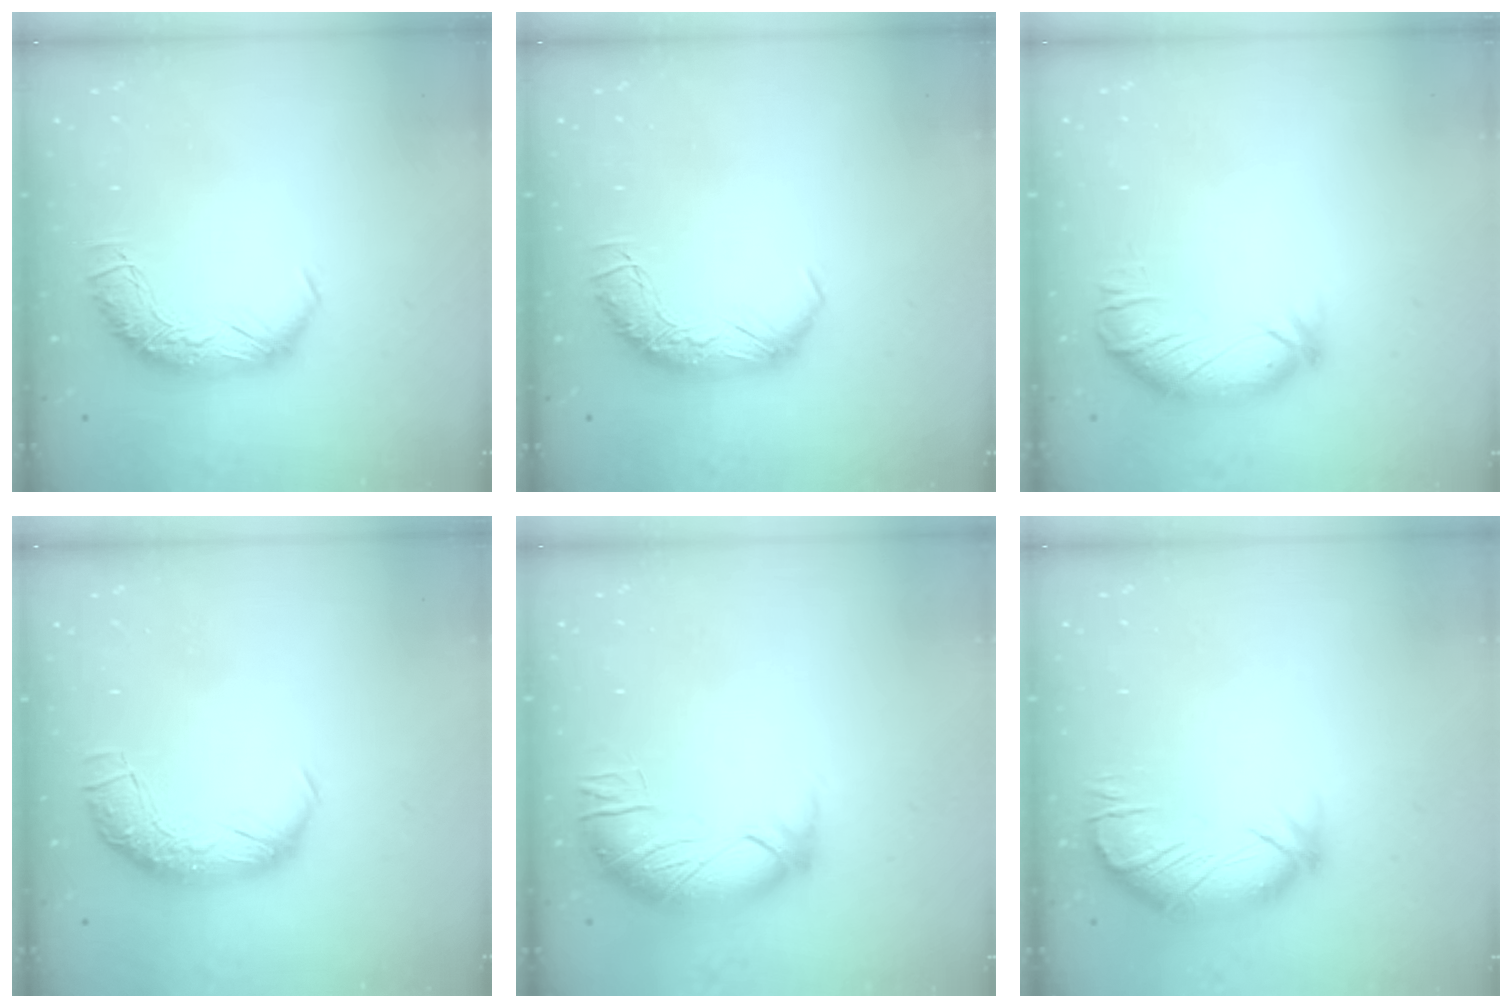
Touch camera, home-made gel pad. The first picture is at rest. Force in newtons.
{"total": 0.0}
{"total": 2.8, "press": 2.6, "slide": 0.9}
{"total": 2.3, "press": 1.0, "slide": 2.1}
{"total": 3.0, "press": 1.8, "slide": 2.5}
{"total": 3.9, "press": 3.3, "slide": 2.0}